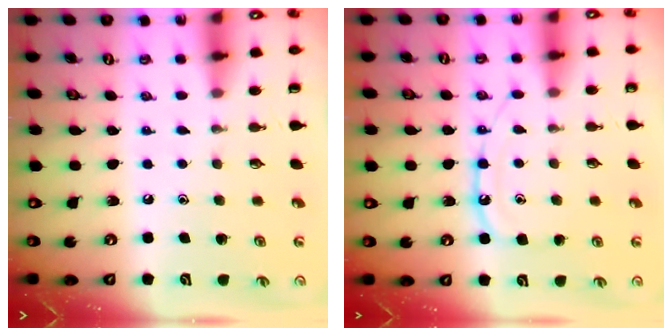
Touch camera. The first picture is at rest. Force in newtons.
{"total": 10.4, "press": 10.4, "slide": 0.9}